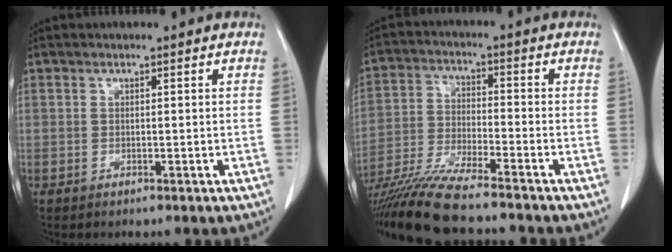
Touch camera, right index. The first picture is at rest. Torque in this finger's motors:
{"motor_torque": [1.08, -1.06, 0.81, 0.21]}